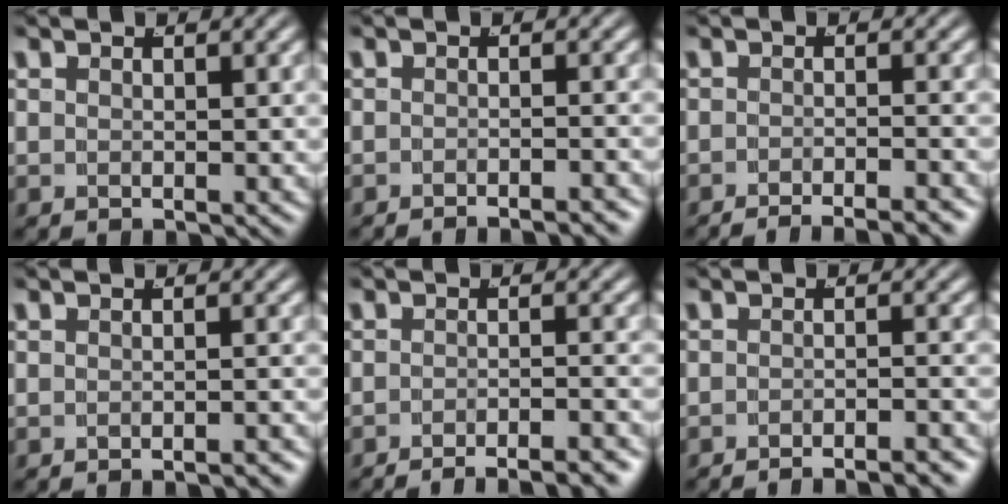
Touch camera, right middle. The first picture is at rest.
{"total": 2.6, "force": [-2.5, -0.2, 0.6], "torque": [-0.001, 0.000, -0.042]}
{"total": 5.3, "force": [-5.0, 0.7, 1.5], "torque": [-0.007, -0.005, -0.080]}
{"total": 1.7, "force": [-1.6, -0.2, 0.3], "torque": [-0.002, 0.002, -0.026]}
{"total": 6.6, "force": [-6.3, 0.9, 1.9], "torque": [-0.010, -0.006, -0.099]}
{"total": 4.7, "force": [-4.6, 0.3, 1.1], "torque": [0.000, -0.002, -0.075]}